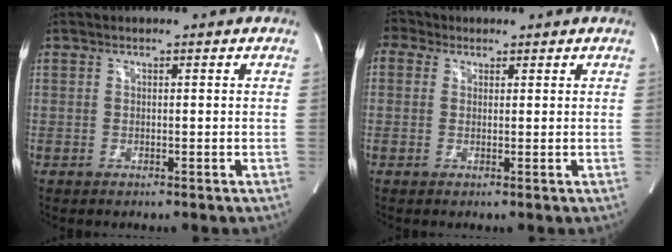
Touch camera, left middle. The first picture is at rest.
{"total": 3.6, "force": [1.7, 3.0, 1.0], "torque": [-0.026, 0.028, 0.031]}